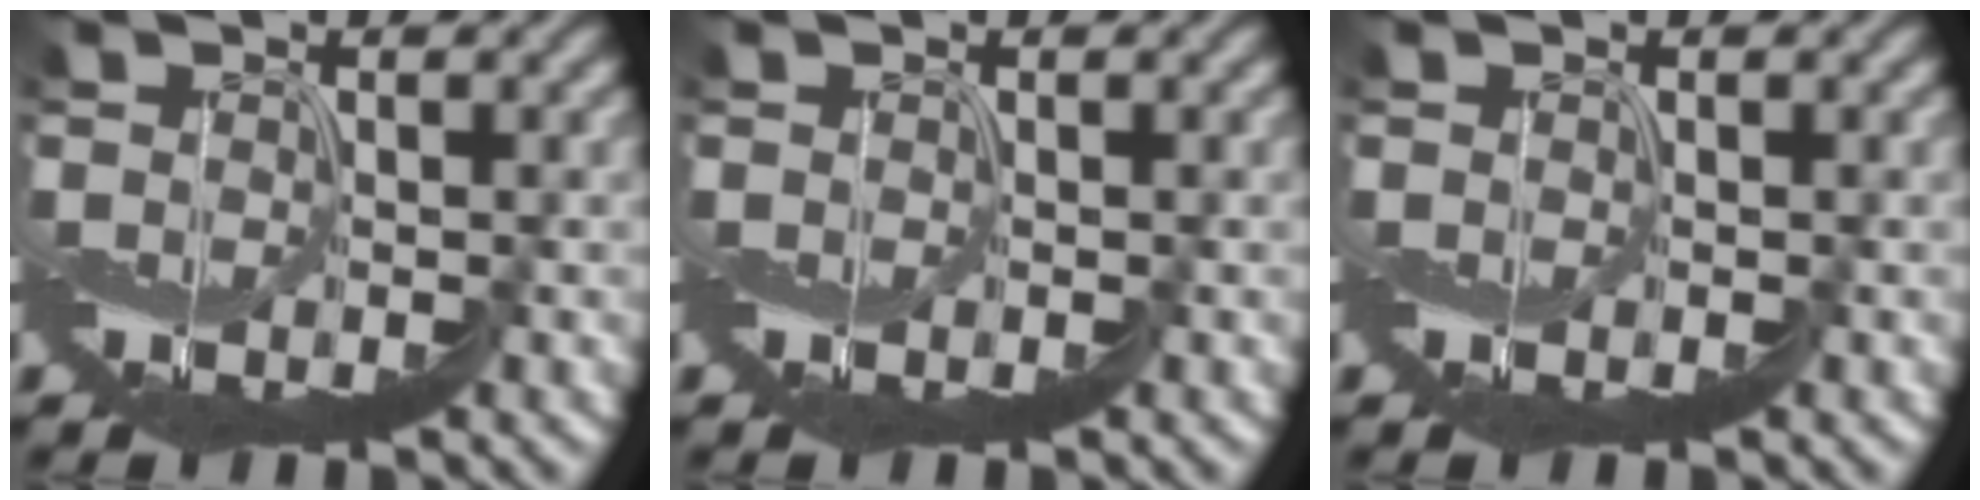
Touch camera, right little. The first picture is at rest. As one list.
[{"total": 0.0}, {"total": 0.0}]